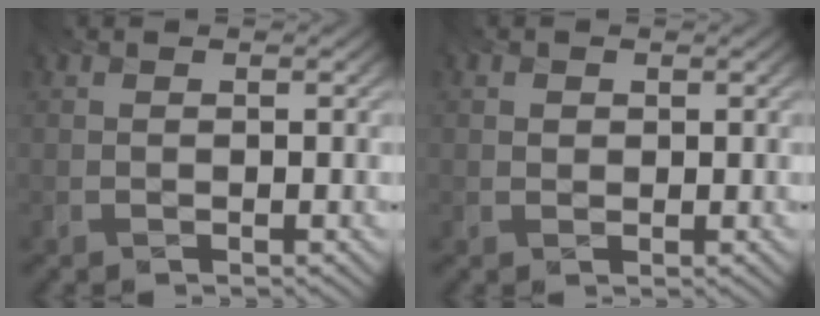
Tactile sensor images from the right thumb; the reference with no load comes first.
{"total": 0.6, "force": [0.2, 0.6, -0.2], "torque": [0.002, 0.002, 0.012]}